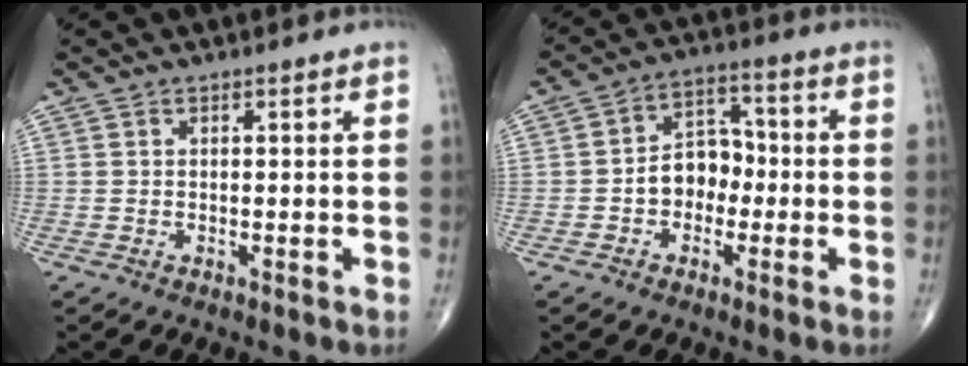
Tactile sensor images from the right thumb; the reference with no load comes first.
{"total": 8.0, "force": [-1.5, 6.0, 5.1], "torque": [-0.049, 0.035, -0.038]}